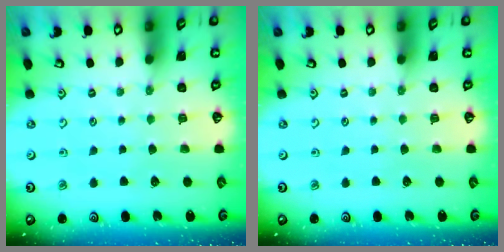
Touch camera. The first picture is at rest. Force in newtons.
{"total": 0.0}